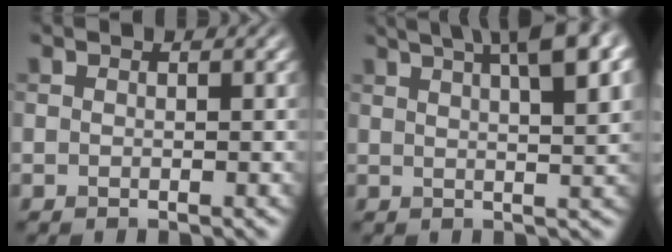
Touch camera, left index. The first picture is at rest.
{"total": 10.5, "force": [5.4, 3.5, 8.3], "torque": [-0.084, 0.039, 0.056]}